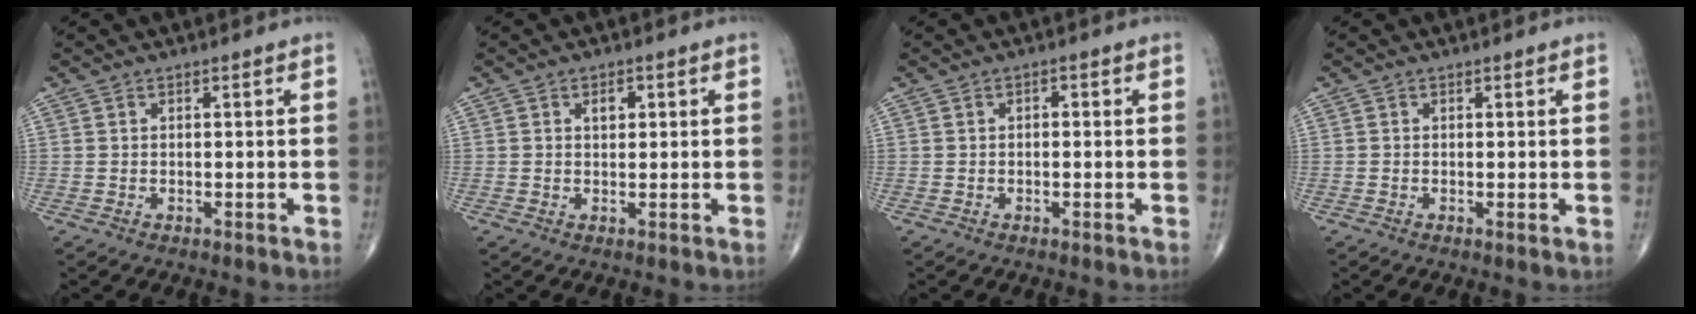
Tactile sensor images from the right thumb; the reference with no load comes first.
{"total": 2.2, "force": [0.7, 1.4, 1.5], "torque": [-0.016, 0.000, 0.009]}
{"total": 0.9, "force": [0.1, 0.6, 0.7], "torque": [-0.007, 0.002, -0.002]}
{"total": 0.5, "force": [0.1, 0.1, 0.5], "torque": [-0.010, -0.002, -0.001]}